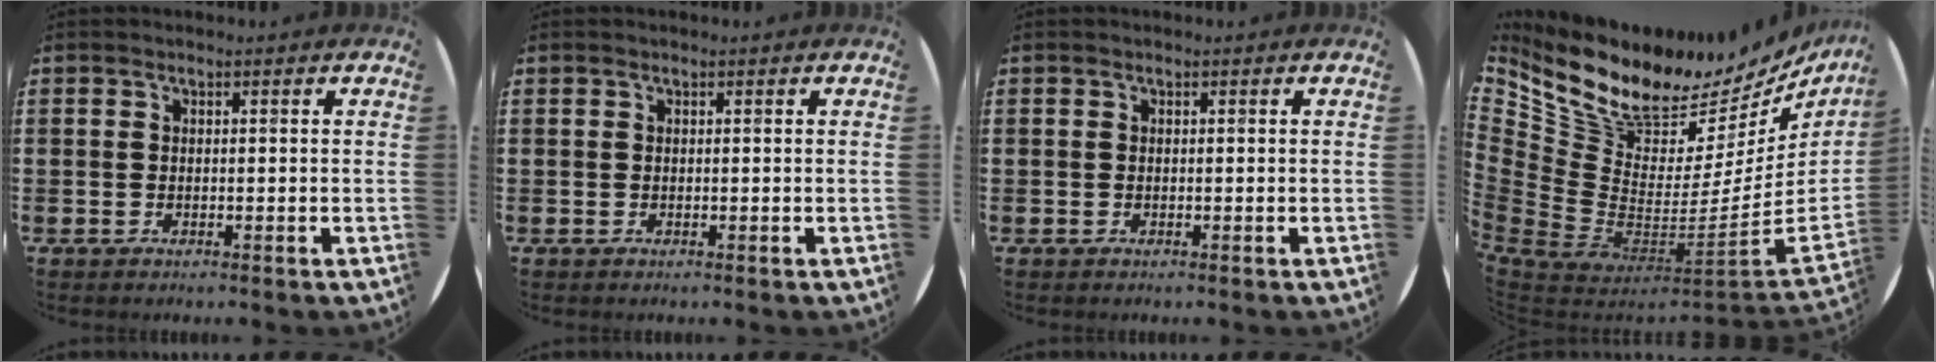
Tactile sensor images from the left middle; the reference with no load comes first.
{"total": 0.0}
{"total": 0.0}
{"total": 10.8, "force": [9.1, 4.7, 3.4], "torque": [-0.126, -0.095, 0.161]}